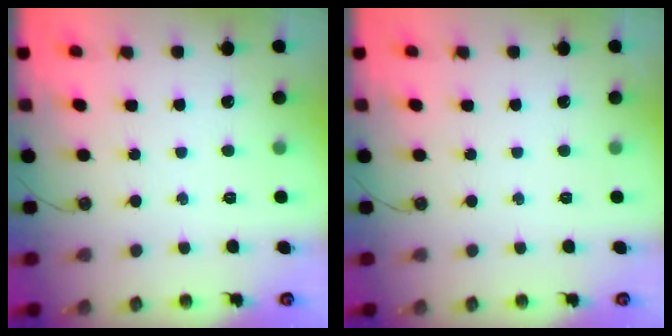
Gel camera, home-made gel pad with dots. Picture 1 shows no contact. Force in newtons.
{"total": 0.0}